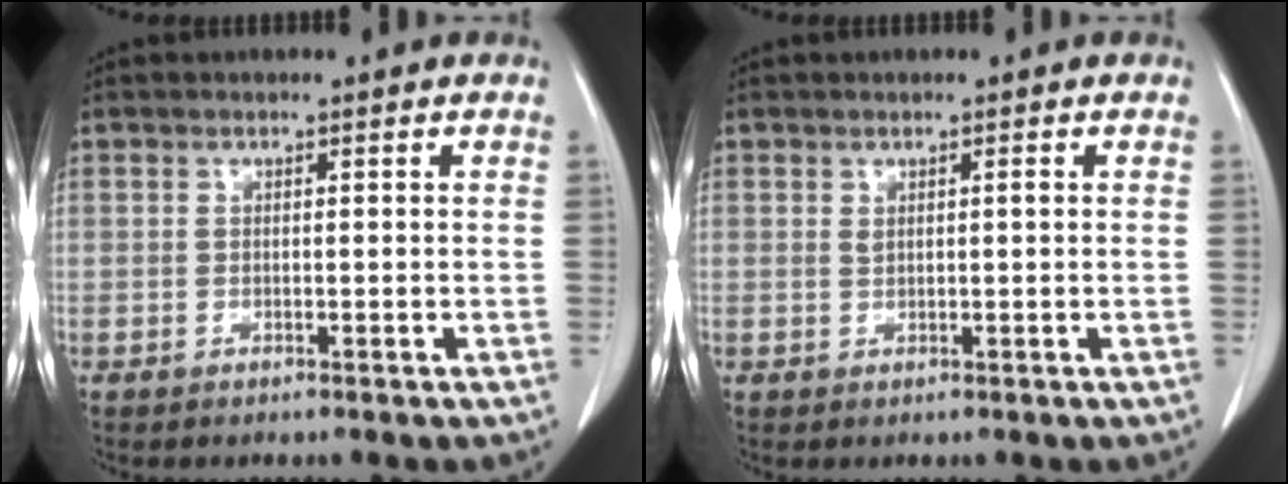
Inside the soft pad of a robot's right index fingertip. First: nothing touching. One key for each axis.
{"total": 1.0, "fx": 0.4, "fy": 0.2, "fz": 0.9, "tx": -0.019, "ty": 0.003, "tz": 0.009}